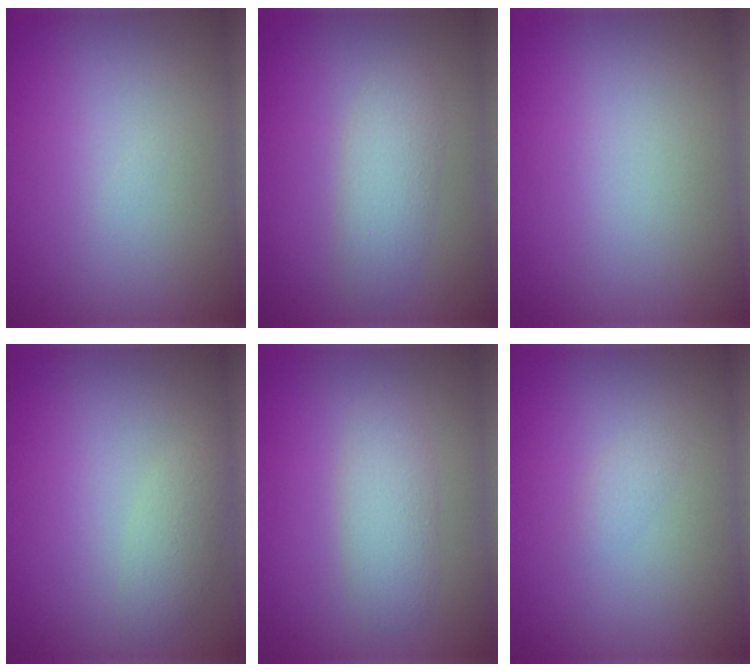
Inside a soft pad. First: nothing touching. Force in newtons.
{"total": 2.6, "press": 2.6, "slide": 0.1}
{"total": 0.0}
{"total": 1.7, "press": 1.7, "slide": 0.0}
{"total": 2.6, "press": 2.6, "slide": 0.2}
{"total": 0.7, "press": 0.7, "slide": 0.0}